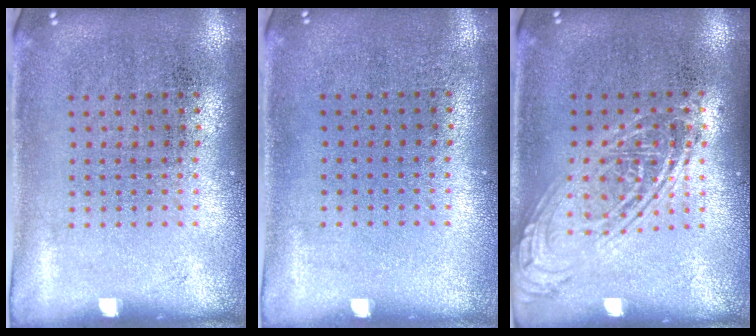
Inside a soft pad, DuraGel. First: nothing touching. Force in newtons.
{"total": 0.0}
{"total": 2.4, "press": 2.4, "slide": 0.3}